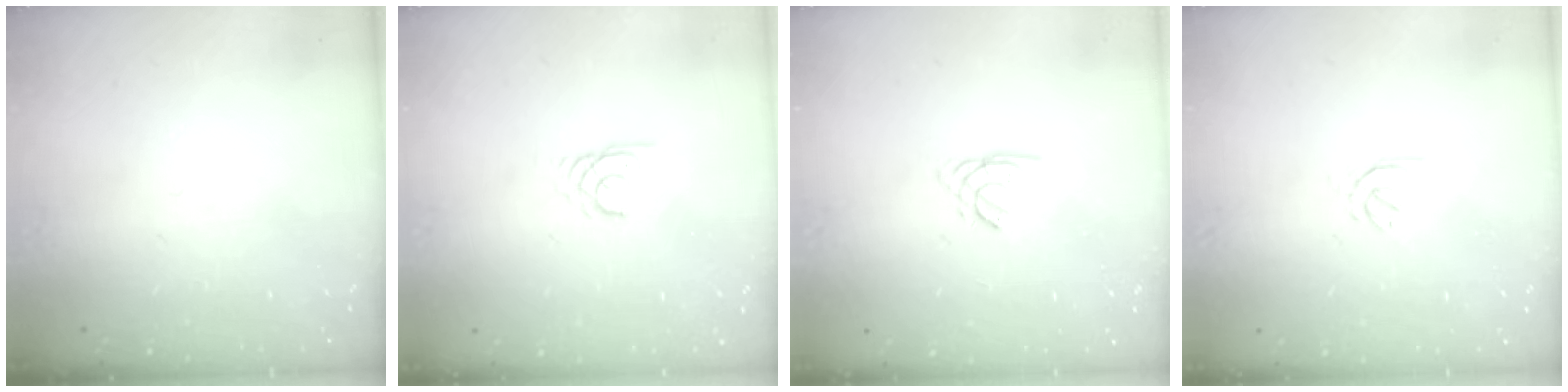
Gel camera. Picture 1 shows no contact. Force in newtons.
{"total": 2.2, "press": 2.2, "slide": 0.2}
{"total": 1.1, "press": 1.1, "slide": 0.3}
{"total": 2.2, "press": 2.1, "slide": 0.7}